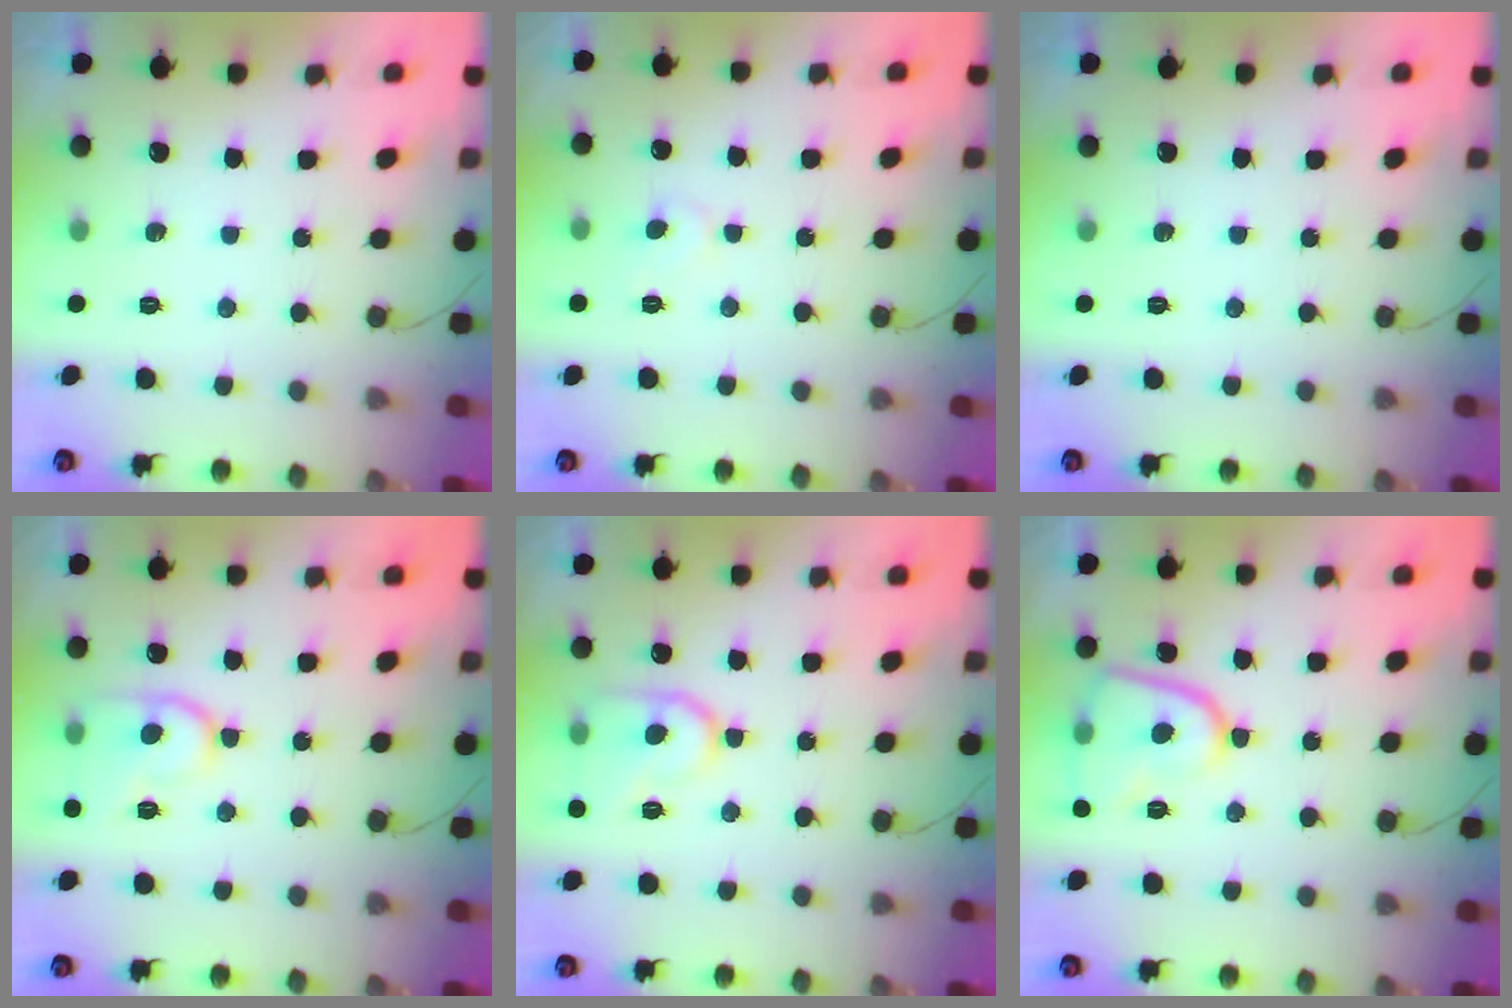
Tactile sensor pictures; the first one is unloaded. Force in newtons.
{"total": 4.2, "press": 4.2, "slide": 0.5}
{"total": 0.0}
{"total": 12.2, "press": 12.1, "slide": 1.2}
{"total": 12.1, "press": 12.1, "slide": 1.2}
{"total": 11.7, "press": 11.6, "slide": 1.4}